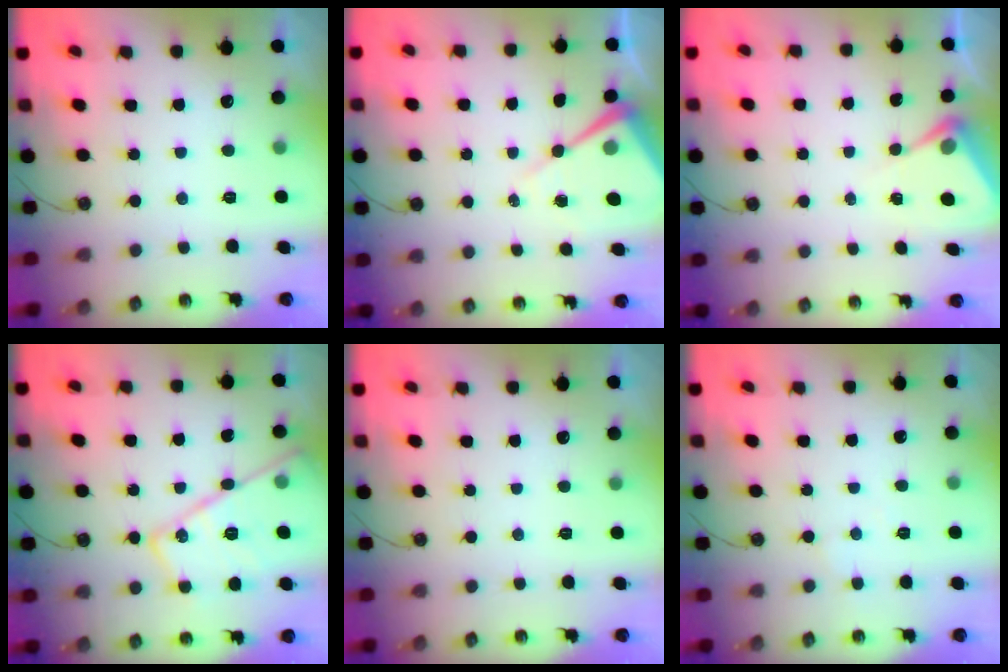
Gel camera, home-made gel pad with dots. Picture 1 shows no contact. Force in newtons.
{"total": 10.5, "press": 10.4, "slide": 1.0}
{"total": 5.8, "press": 5.8, "slide": 0.3}
{"total": 19.1, "press": 19.0, "slide": 1.4}
{"total": 0.0}
{"total": 4.4, "press": 4.4, "slide": 0.7}